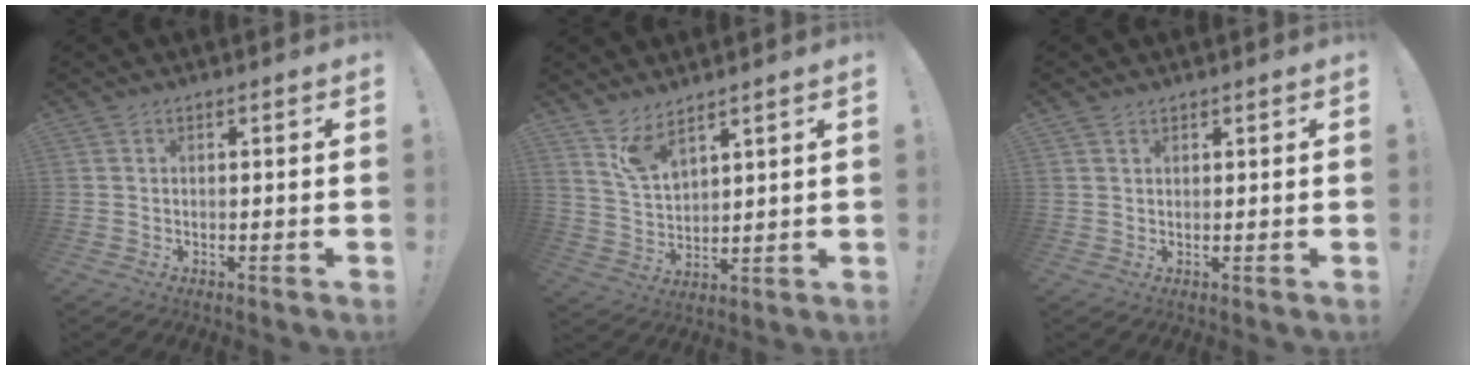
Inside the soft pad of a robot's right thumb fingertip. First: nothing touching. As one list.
[{"total": 7.7, "force": [6.4, 2.6, 3.4], "torque": [-0.074, -0.035, 0.121]}, {"total": 1.1, "force": [1.0, 0.5, 0.0], "torque": [0.008, -0.005, 0.018]}]